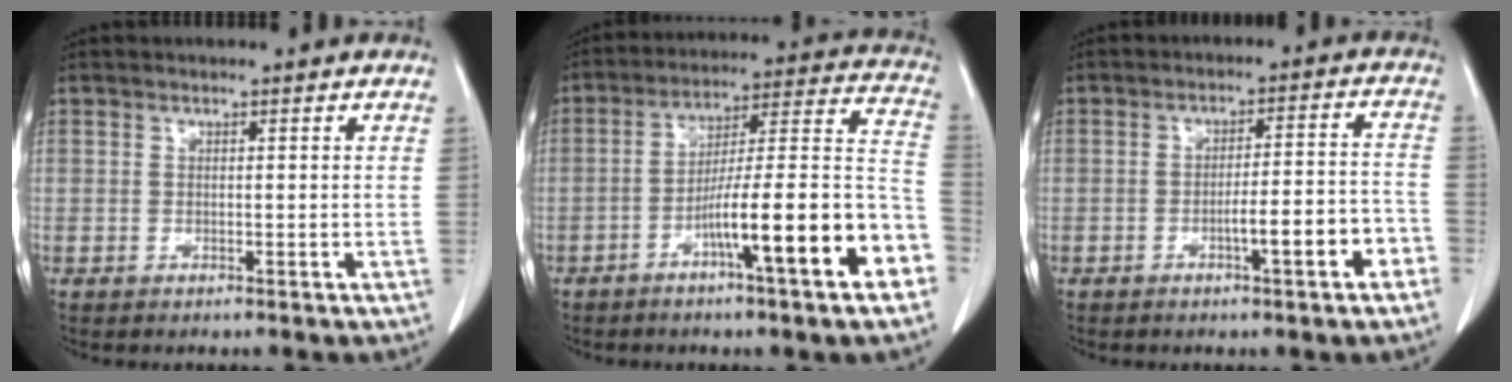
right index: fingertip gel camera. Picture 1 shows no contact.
{"total": 18.0, "force": [-7.7, 0.9, 16.3], "torque": [-0.209, 0.017, -0.118]}
{"total": 7.5, "force": [-3.6, 0.6, 6.5], "torque": [-0.093, 0.017, -0.046]}